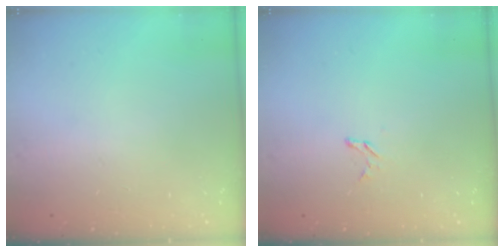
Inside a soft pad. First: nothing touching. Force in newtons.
{"total": 2.4, "press": 2.4, "slide": 0.2}